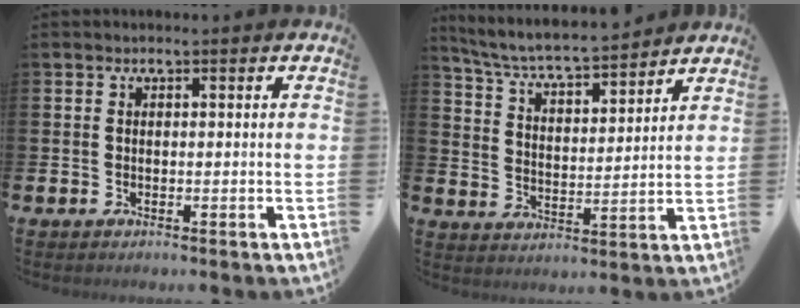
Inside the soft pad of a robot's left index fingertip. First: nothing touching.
{"total": 6.1, "force": [5.8, 0.4, 1.8], "torque": [-0.064, -0.044, 0.097]}